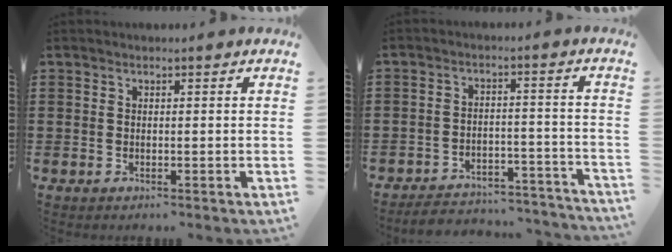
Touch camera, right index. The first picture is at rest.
{"total": 4.6, "force": [-4.4, 0.8, 0.8], "torque": [-0.016, 0.008, -0.091]}